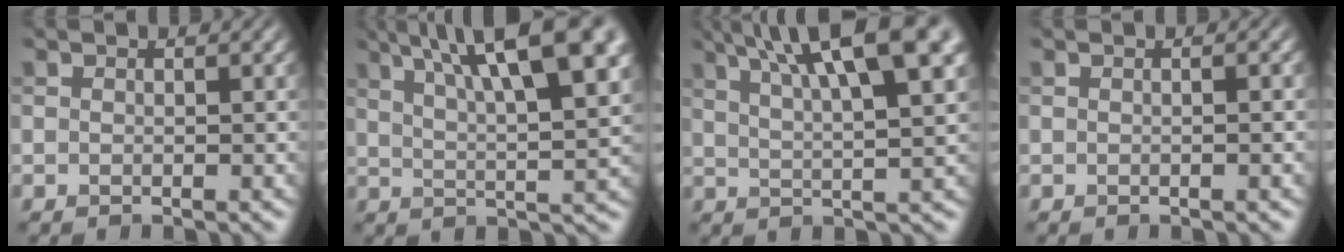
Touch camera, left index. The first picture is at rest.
{"total": 13.7, "force": [7.3, 4.0, 10.9], "torque": [-0.135, 0.023, 0.099]}
{"total": 12.2, "force": [6.6, 3.2, 9.8], "torque": [-0.126, 0.027, 0.091]}
{"total": 1.0, "force": [-0.1, 0.3, 1.0], "torque": [-0.009, 0.002, -0.005]}